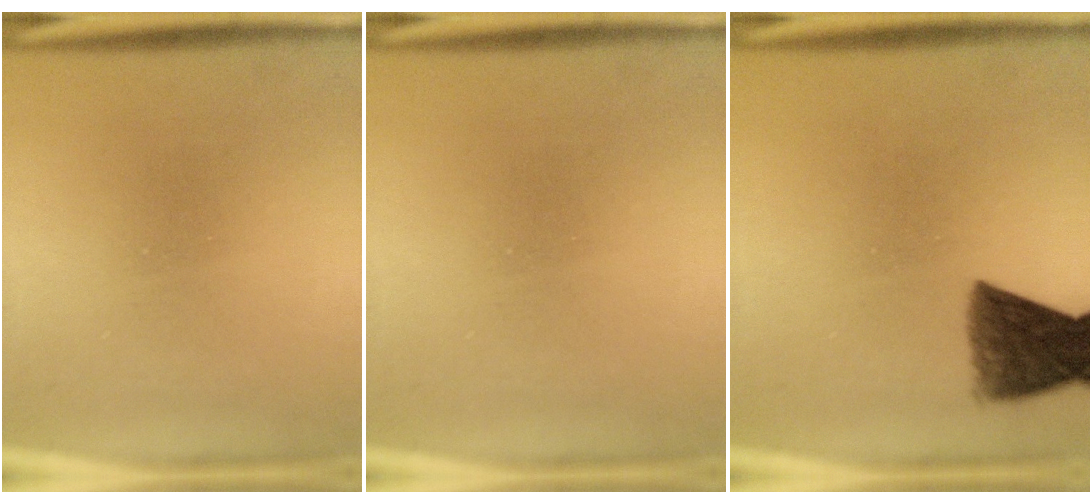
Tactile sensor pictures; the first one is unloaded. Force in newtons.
{"total": 0.0}
{"total": 9.1}